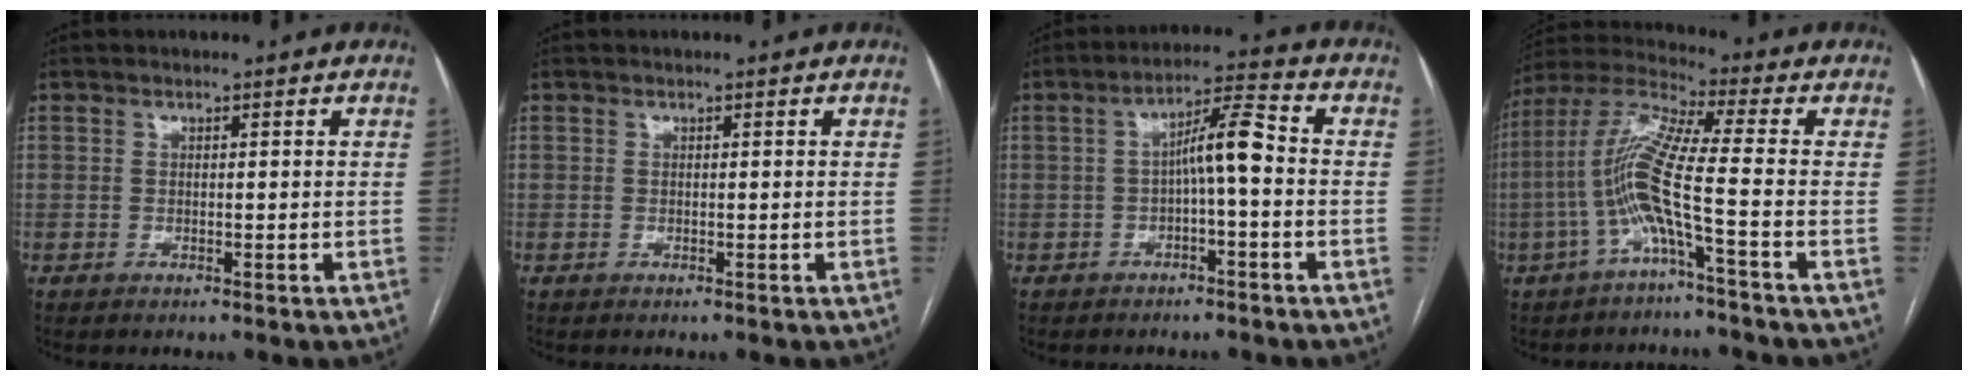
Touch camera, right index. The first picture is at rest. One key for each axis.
{"total": 0.0}
{"total": 6.4, "fx": -0.7, "fy": 0.8, "fz": 6.3, "tx": -0.104, "ty": 0.025, "tz": -0.012}
{"total": 10.7, "fx": -3.1, "fy": -0.7, "fz": 10.2, "tx": -0.220, "ty": 0.014, "tz": -0.070}